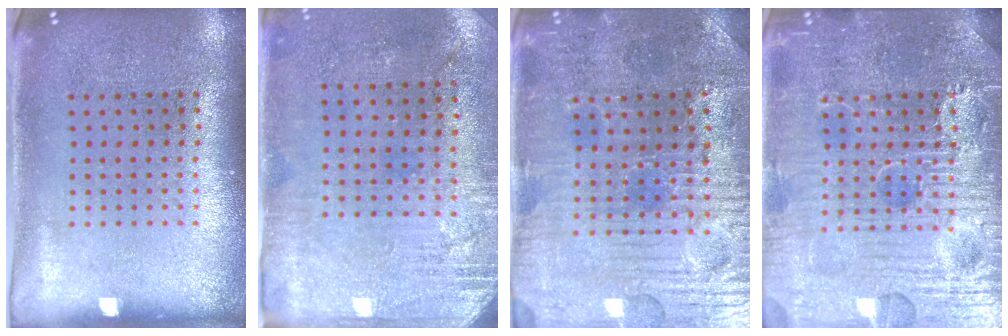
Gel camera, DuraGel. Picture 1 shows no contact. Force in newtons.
{"total": 2.8, "press": 2.4, "slide": 1.5}
{"total": 3.7, "press": 3.7, "slide": 0.6}
{"total": 6.8, "press": 6.8, "slide": 0.6}